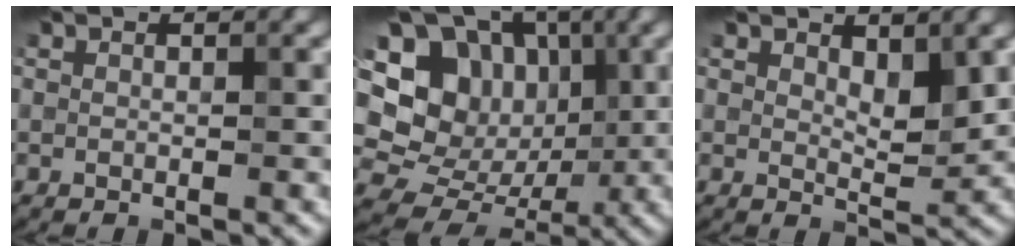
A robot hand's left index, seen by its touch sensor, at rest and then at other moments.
{"total": 15.3, "force": [3.9, 13.0, 7.1], "torque": [-0.172, 0.050, 0.065]}
{"total": 2.8, "force": [1.1, 1.2, 2.2], "torque": [-0.037, -0.002, 0.022]}